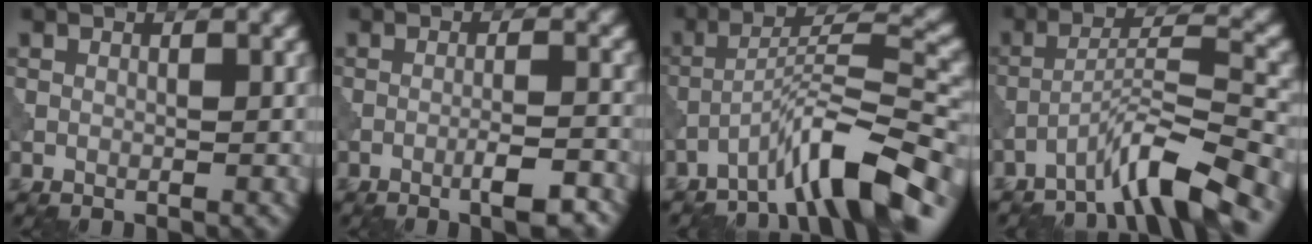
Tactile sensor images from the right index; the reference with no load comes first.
{"total": 3.8, "force": [-2.2, 0.6, 3.1], "torque": [-0.049, 0.007, -0.037]}
{"total": 8.2, "force": [-5.8, 1.2, 5.6], "torque": [-0.088, 0.019, -0.101]}
{"total": 6.3, "force": [-4.8, 0.5, 4.0], "torque": [-0.066, 0.014, -0.090]}